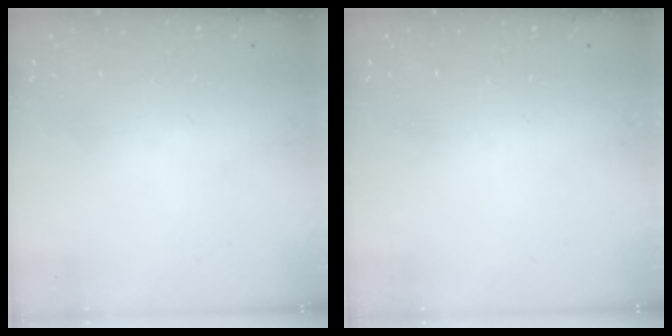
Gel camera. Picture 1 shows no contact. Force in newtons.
{"total": 0.0}